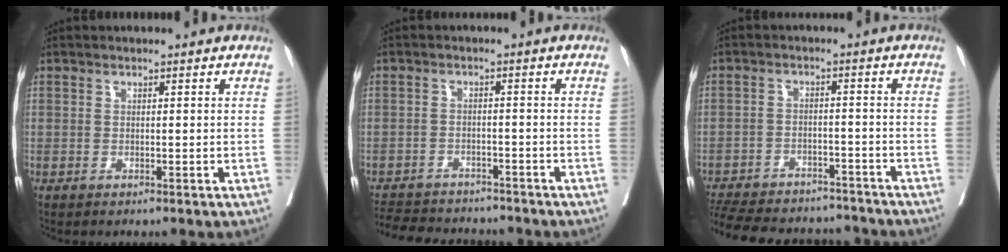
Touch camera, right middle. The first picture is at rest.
{"total": 11.0, "force": [-10.1, 3.0, 2.9], "torque": [-0.054, 0.001, -0.143]}
{"total": 18.2, "force": [-16.2, 6.2, 5.6], "torque": [-0.145, -0.004, -0.224]}